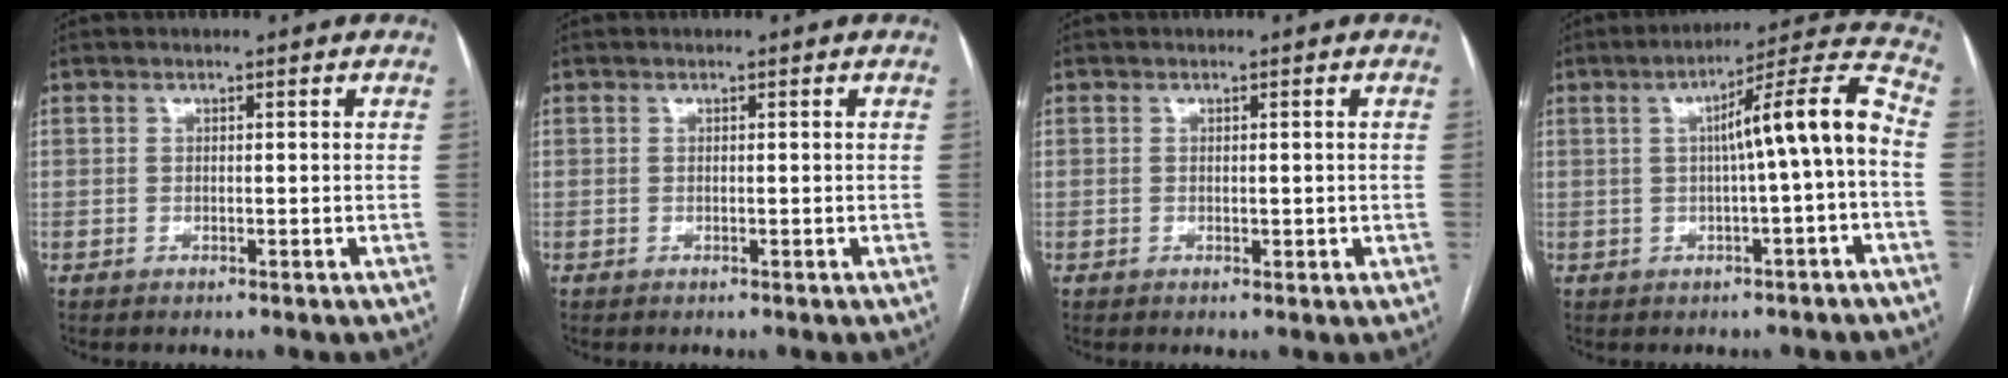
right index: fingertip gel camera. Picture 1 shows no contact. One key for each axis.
{"total": 0.0}
{"total": 1.1, "fx": 0.0, "fy": 0.9, "fz": 0.8, "tx": -0.009, "ty": 0.000, "tz": 0.005}
{"total": 10.5, "fx": -0.6, "fy": -0.1, "fz": 10.5, "tx": -0.149, "ty": 0.030, "tz": -0.010}